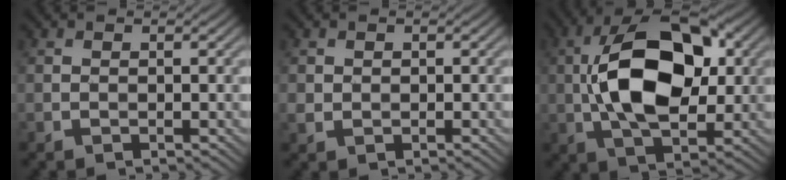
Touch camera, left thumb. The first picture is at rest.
{"total": 1.3, "force": [0.3, 1.2, 0.5], "torque": [-0.015, -0.003, 0.007]}
{"total": 14.4, "force": [0.4, 8.0, 11.9], "torque": [-0.216, 0.027, -0.003]}